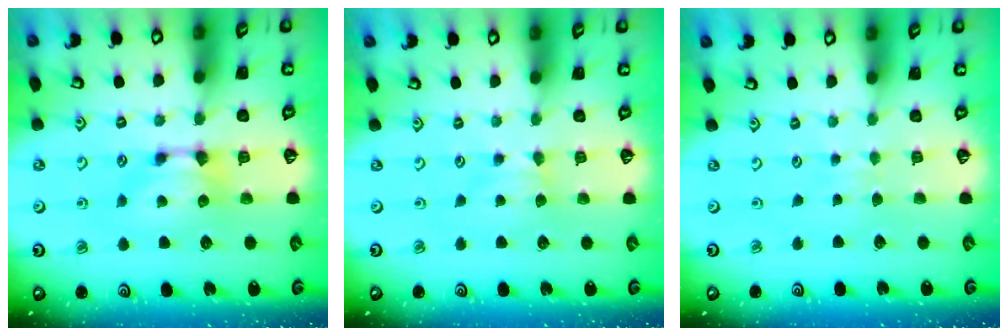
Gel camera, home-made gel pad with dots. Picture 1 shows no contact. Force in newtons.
{"total": 1.7, "press": 1.6, "slide": 0.5}
{"total": 3.6, "press": 3.6, "slide": 0.3}